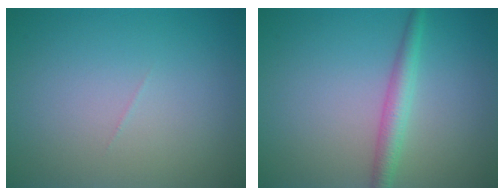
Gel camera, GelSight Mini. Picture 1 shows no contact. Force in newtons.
{"total": 2.4, "press": 2.4, "slide": 0.0}